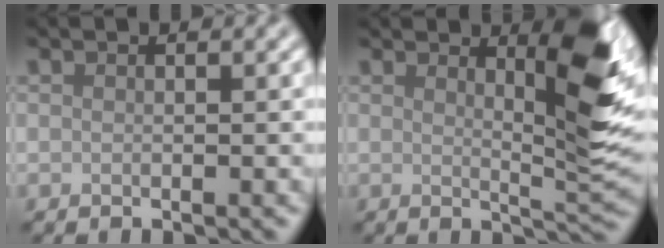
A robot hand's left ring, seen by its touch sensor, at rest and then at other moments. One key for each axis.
{"total": 6.1, "fx": 2.2, "fy": 1.1, "fz": 5.7, "tx": -0.077, "ty": -0.011, "tz": 0.035}